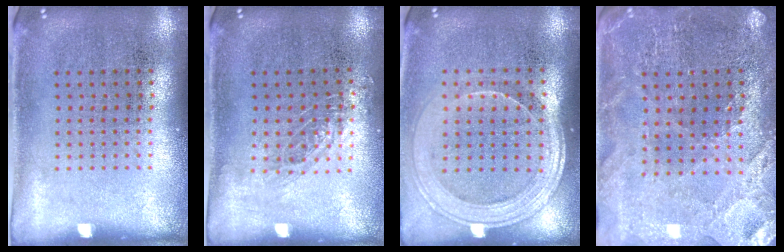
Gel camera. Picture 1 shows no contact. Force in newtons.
{"total": 0.8, "press": 0.8, "slide": 0.2}
{"total": 1.9, "press": 1.7, "slide": 0.8}
{"total": 1.5, "press": 1.4, "slide": 0.3}